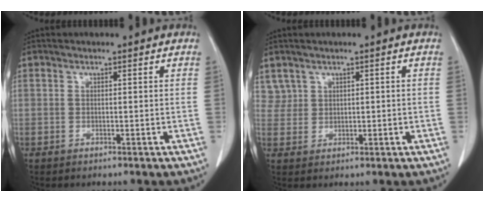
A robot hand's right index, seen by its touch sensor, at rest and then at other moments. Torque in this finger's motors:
{"motor_torque": [-0.20, 0.20, -0.15, -0.04]}